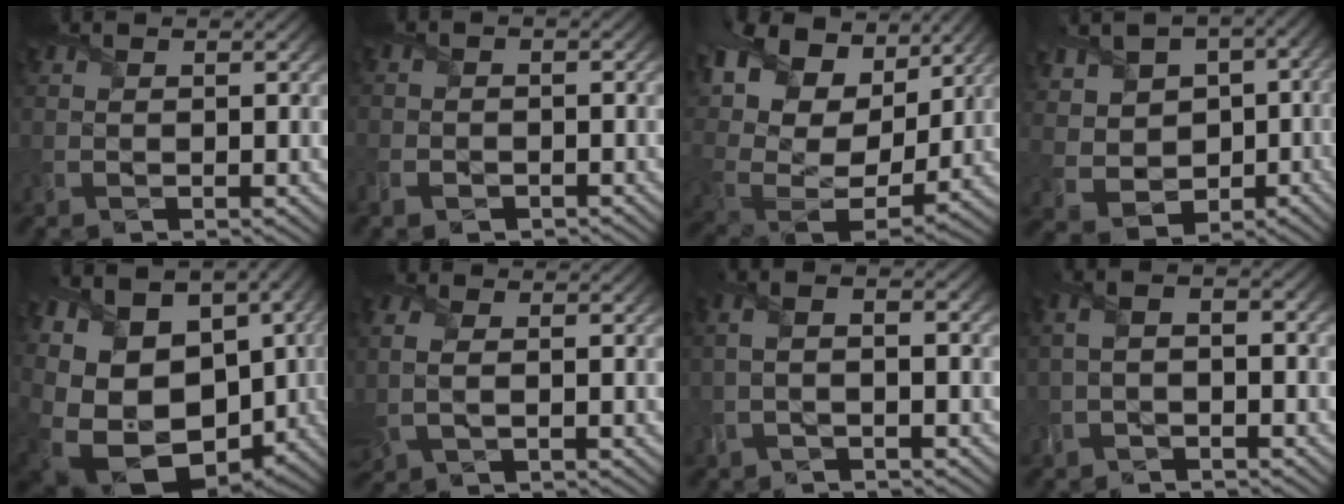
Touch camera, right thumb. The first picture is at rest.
{"total": 2.5, "force": [-1.9, 1.4, 0.6], "torque": [-0.015, -0.006, -0.041]}
{"total": 18.3, "force": [9.9, 10.5, 11.3], "torque": [-0.263, 0.049, 0.166]}
{"total": 7.1, "force": [0.6, 6.3, 3.1], "torque": [-0.097, -0.014, 0.002]}
{"total": 17.6, "force": [-2.6, 13.8, 10.6], "torque": [-0.234, -0.041, -0.028]}
{"total": 4.3, "force": [-0.2, 2.7, 3.4], "torque": [-0.109, 0.005, 0.004]}
{"total": 3.6, "force": [-1.0, 0.8, 3.4], "torque": [-0.081, 0.007, -0.024]}
{"total": 3.8, "force": [-1.2, 1.7, 3.2], "torque": [-0.076, 0.006, -0.019]}